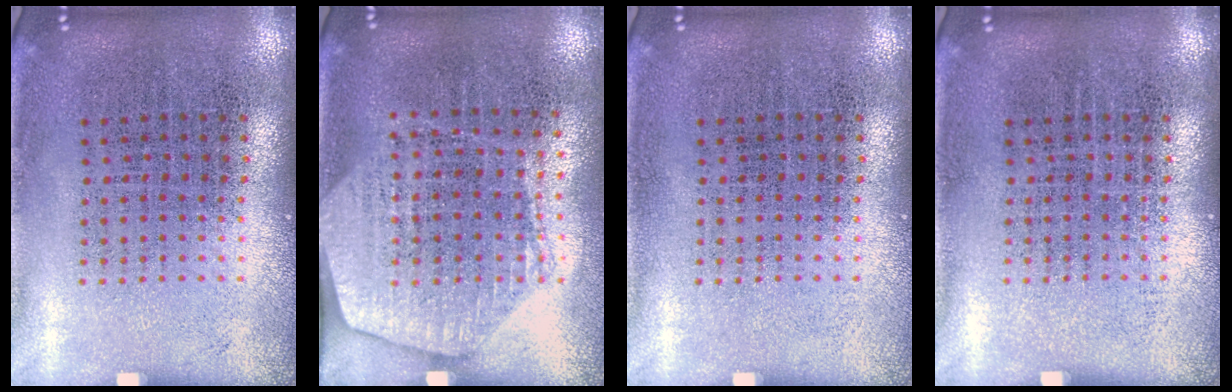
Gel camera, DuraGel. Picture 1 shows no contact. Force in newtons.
{"total": 1.6, "press": 1.4, "slide": 0.7}
{"total": 0.0}
{"total": 0.0}